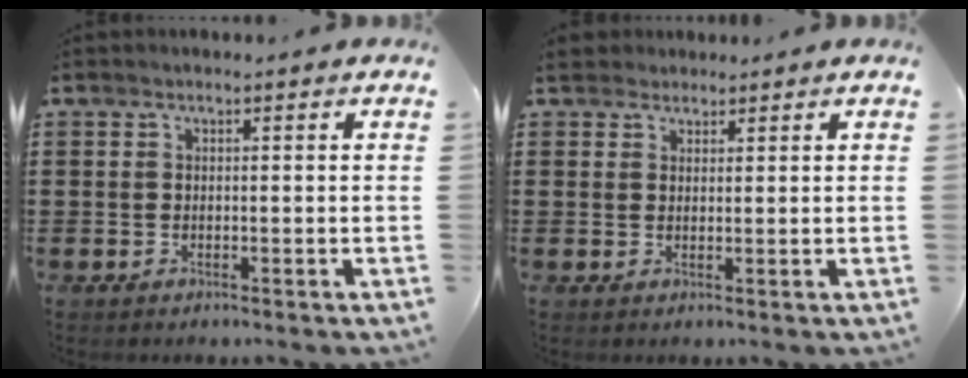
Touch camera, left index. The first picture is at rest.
{"total": 2.2, "force": [1.9, 1.1, 0.1], "torque": [-0.009, 0.007, 0.037]}